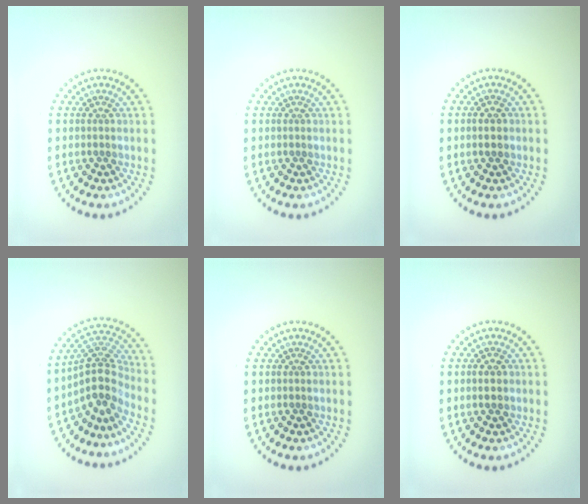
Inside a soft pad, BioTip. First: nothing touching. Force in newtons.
{"total": 0.0}
{"total": 2.0, "press": 2.0, "slide": 0.2}
{"total": 4.3, "press": 3.1, "slide": 2.9}
{"total": 0.0}
{"total": 2.0, "press": 2.0, "slide": 0.2}